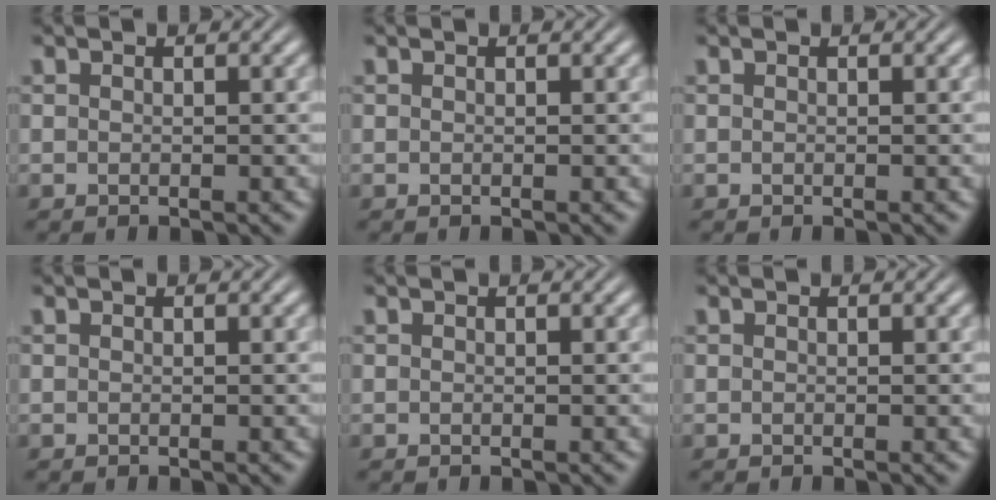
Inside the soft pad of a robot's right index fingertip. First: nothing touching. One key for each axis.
{"total": 0.0}
{"total": 0.0}
{"total": 0.0}
{"total": 0.0}
{"total": 0.0}